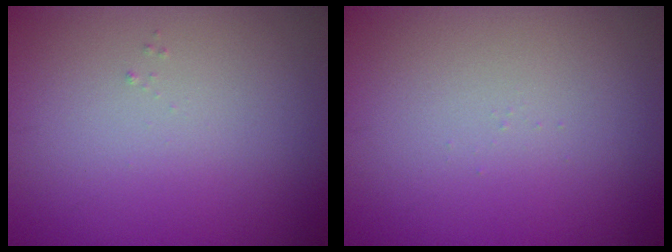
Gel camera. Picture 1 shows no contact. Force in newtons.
{"total": 0.0}